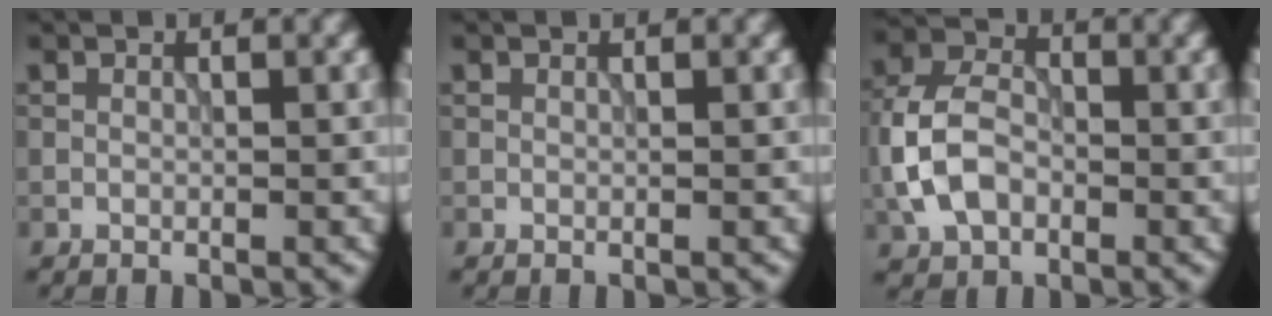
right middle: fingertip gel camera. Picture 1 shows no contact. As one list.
[{"total": 0.0}, {"total": 5.6, "force": [-1.4, 3.9, 3.7], "torque": [-0.082, 0.008, -0.035]}]